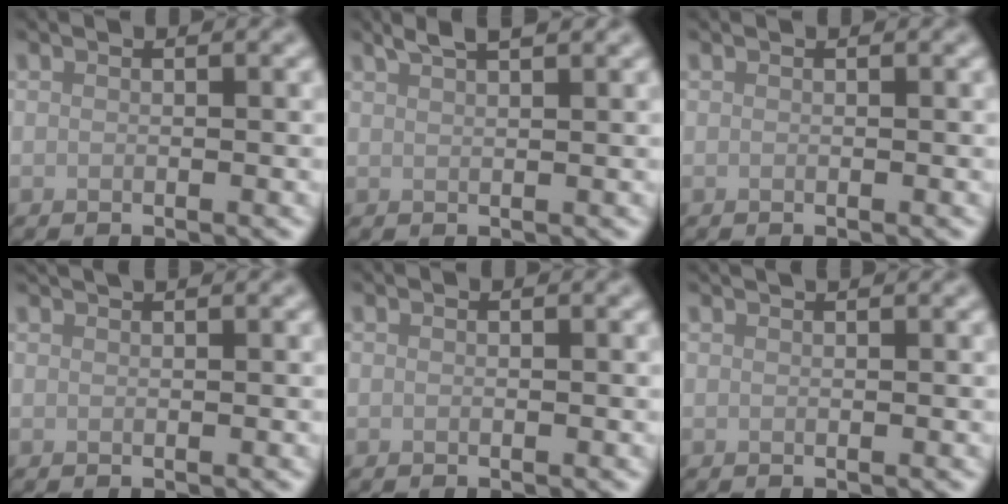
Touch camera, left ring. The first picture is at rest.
{"total": 2.6, "force": [2.0, 0.5, 1.6], "torque": [-0.016, 0.006, 0.033]}
{"total": 0.0}
{"total": 1.4, "force": [1.2, 0.3, 0.7], "torque": [-0.006, 0.000, 0.009]}
{"total": 0.0}
{"total": 1.4, "force": [1.2, 0.4, 0.7], "torque": [-0.006, -0.001, 0.004]}